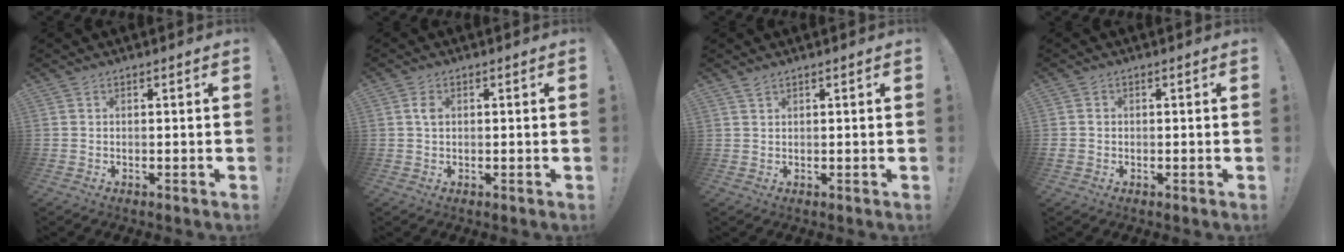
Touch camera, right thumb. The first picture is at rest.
{"total": 2.3, "force": [0.6, 1.5, 1.7], "torque": [-0.037, 0.006, 0.009]}
{"total": 1.4, "force": [1.1, 0.4, 0.7], "torque": [-0.022, 0.002, 0.023]}
{"total": 1.5, "force": [-0.3, 1.3, 0.5], "torque": [-0.008, 0.004, -0.007]}